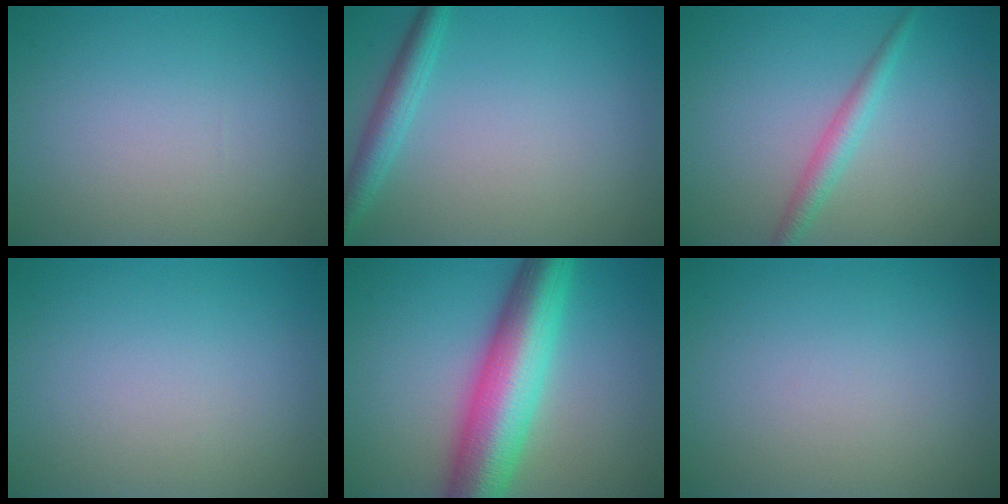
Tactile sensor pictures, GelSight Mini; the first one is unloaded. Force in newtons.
{"total": 2.5, "press": 2.5, "slide": 0.1}
{"total": 2.2, "press": 2.1, "slide": 0.1}
{"total": 0.0}
{"total": 10.3, "press": 10.3, "slide": 0.1}
{"total": 0.0}